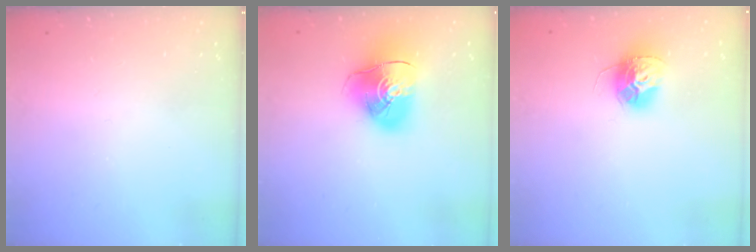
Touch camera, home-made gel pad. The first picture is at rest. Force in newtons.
{"total": 13.5, "press": 13.4, "slide": 1.9}
{"total": 14.0, "press": 13.9, "slide": 1.1}